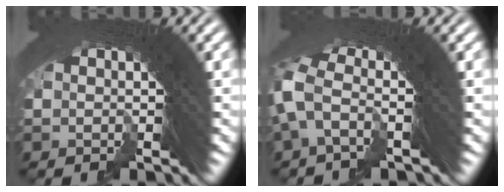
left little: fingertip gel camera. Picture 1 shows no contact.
{"total": 2.2, "force": [0.0, 0.1, 2.2], "torque": [-0.055, -0.004, 0.002]}